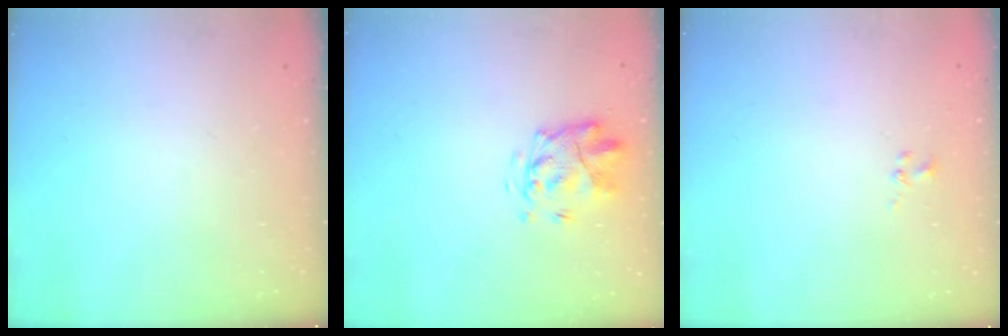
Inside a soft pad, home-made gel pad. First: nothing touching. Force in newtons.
{"total": 3.7, "press": 3.4, "slide": 1.6}
{"total": 0.8, "press": 0.8, "slide": 0.3}